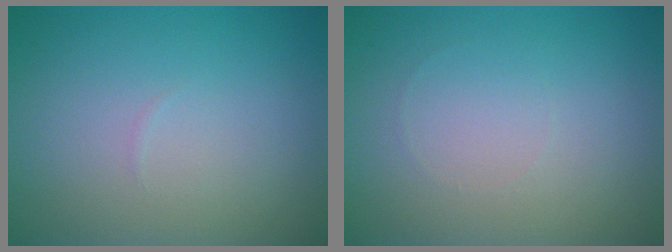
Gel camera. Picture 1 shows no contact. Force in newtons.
{"total": 0.0}